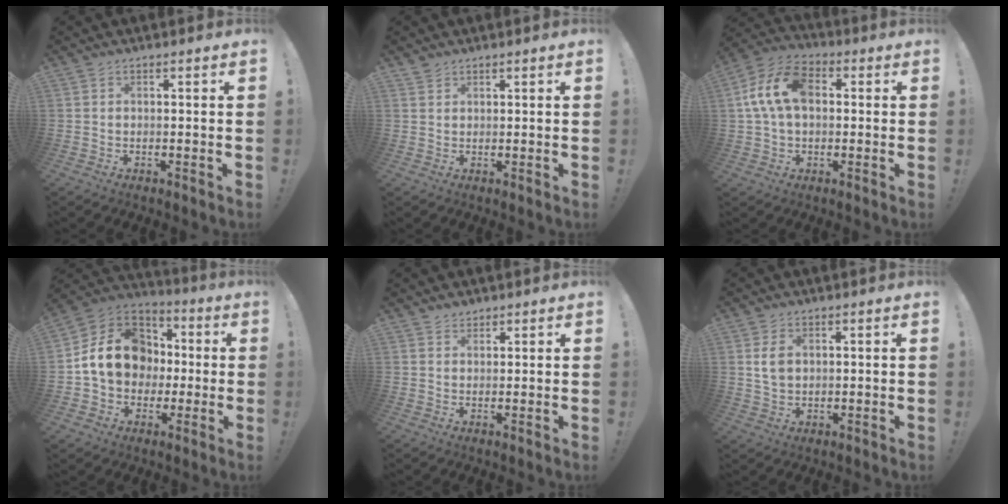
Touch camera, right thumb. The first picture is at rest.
{"total": 1.6, "force": [1.4, 0.7, 0.1], "torque": [0.002, -0.008, 0.027]}
{"total": 14.1, "force": [2.0, 9.2, 10.5], "torque": [-0.207, 0.015, 0.039]}
{"total": 17.5, "force": [1.2, 14.2, 10.1], "torque": [-0.152, 0.015, 0.034]}
{"total": 2.0, "force": [1.6, 1.1, 0.2], "torque": [0.002, -0.009, 0.029]}
{"total": 4.9, "force": [1.3, 3.4, 3.2], "torque": [-0.049, -0.002, 0.020]}